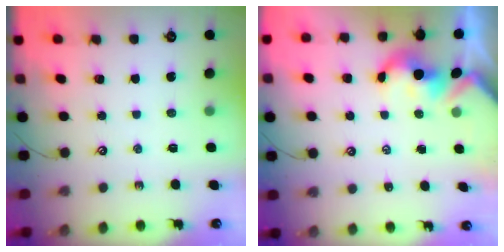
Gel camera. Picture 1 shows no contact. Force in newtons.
{"total": 2.4, "press": 2.4, "slide": 0.1}